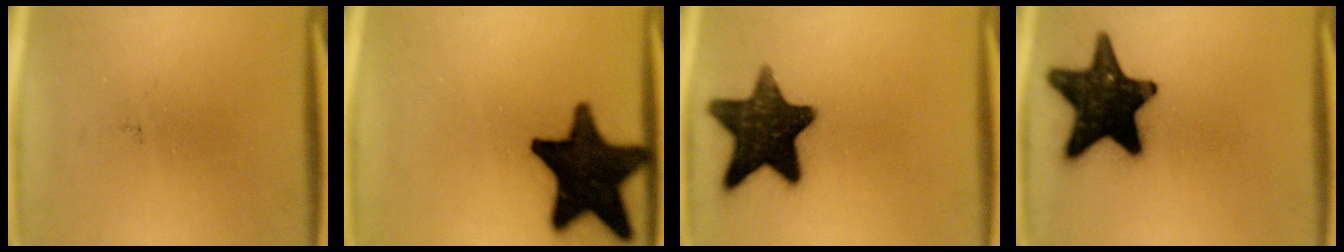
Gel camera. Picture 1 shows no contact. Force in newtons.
{"total": 19.3}
{"total": 16.0}
{"total": 19.0}